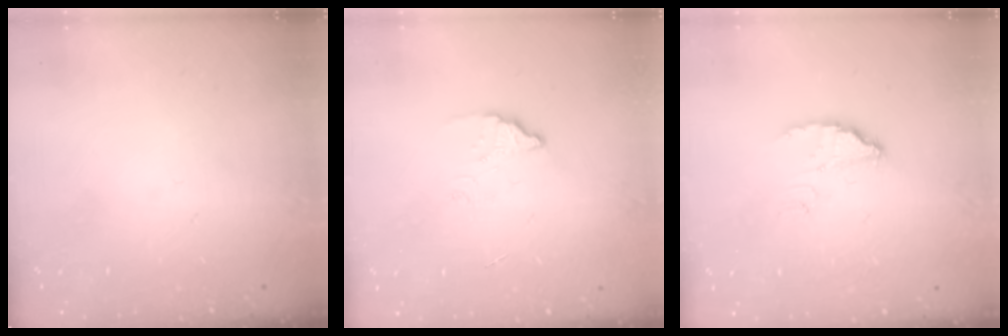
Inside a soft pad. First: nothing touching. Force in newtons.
{"total": 2.7, "press": 2.7, "slide": 0.2}
{"total": 2.6, "press": 2.6, "slide": 0.2}